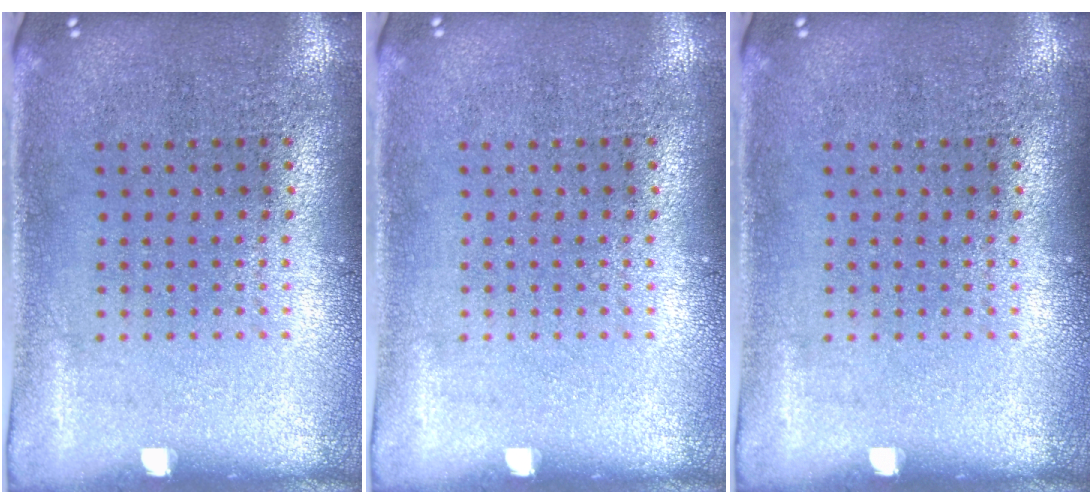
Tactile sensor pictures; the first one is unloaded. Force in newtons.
{"total": 0.0}
{"total": 0.0}